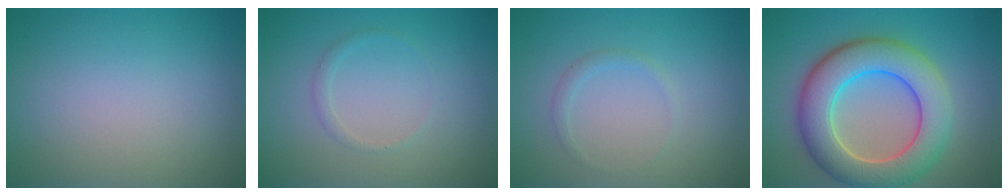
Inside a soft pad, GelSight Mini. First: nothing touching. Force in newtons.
{"total": 0.9, "press": 0.9, "slide": 0.0}
{"total": 0.9, "press": 0.9, "slide": 0.1}
{"total": 9.2, "press": 9.2, "slide": 0.4}